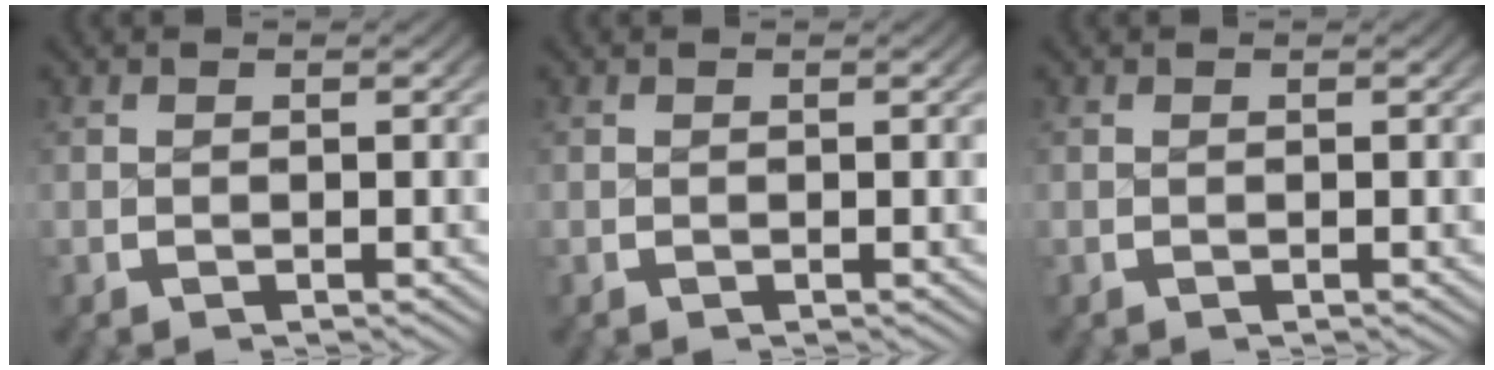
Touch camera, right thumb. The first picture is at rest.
{"total": 0.0}
{"total": 0.0}